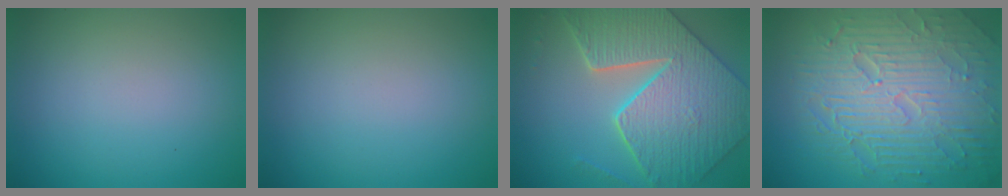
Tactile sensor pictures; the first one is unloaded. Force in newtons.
{"total": 0.0}
{"total": 8.6, "press": 7.0, "slide": 5.1}
{"total": 10.1, "press": 6.5, "slide": 7.7}